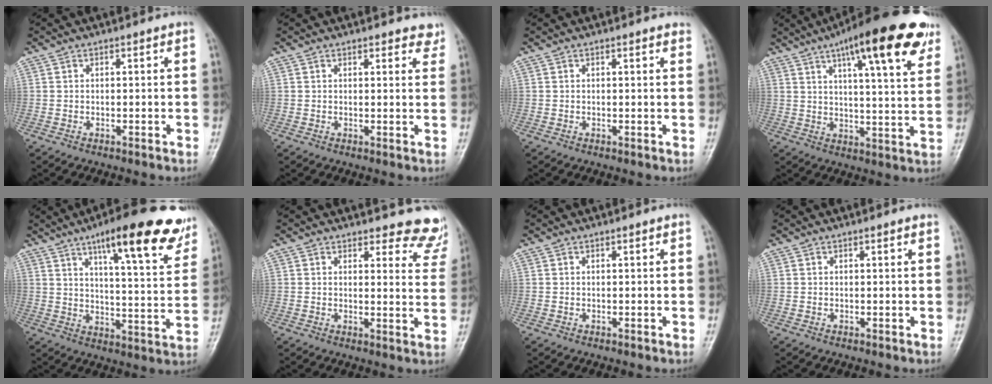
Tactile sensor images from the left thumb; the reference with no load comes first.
{"total": 3.5, "force": [3.0, 1.5, 0.9], "torque": [0.021, -0.013, 0.022]}
{"total": 1.2, "force": [0.9, 0.3, 0.7], "torque": [-0.005, 0.000, 0.008]}
{"total": 20.3, "force": [11.4, 4.9, 16.1], "torque": [-0.213, -0.022, 0.161]}
{"total": 20.0, "force": [12.6, 4.5, 14.8], "torque": [-0.174, -0.049, 0.174]}
{"total": 10.0, "force": [9.4, 3.2, 1.0], "torque": [0.041, -0.074, 0.073]}
{"total": 0.0}
{"total": 0.6, "force": [0.4, 0.1, 0.5], "torque": [-0.007, 0.000, 0.003]}